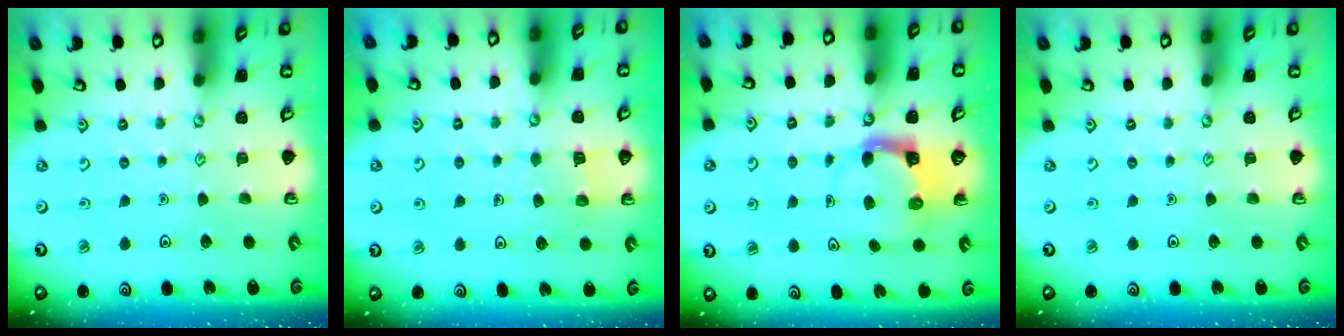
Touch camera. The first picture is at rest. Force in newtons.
{"total": 4.1, "press": 4.1, "slide": 0.3}
{"total": 3.9, "press": 3.9, "slide": 0.4}
{"total": 0.0}